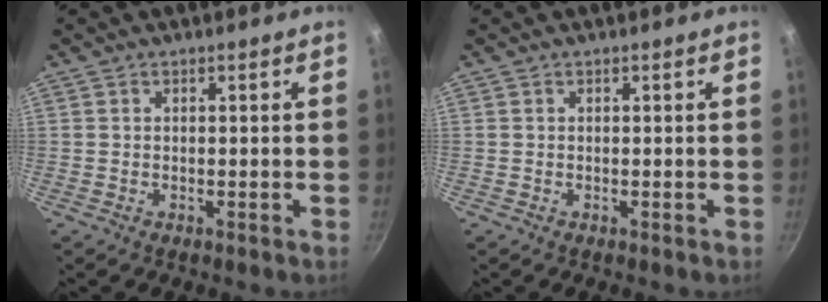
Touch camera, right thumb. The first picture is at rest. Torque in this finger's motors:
{"motor_torque": [-0.01, -0.01, 0.08, -0.05, 0.00]}